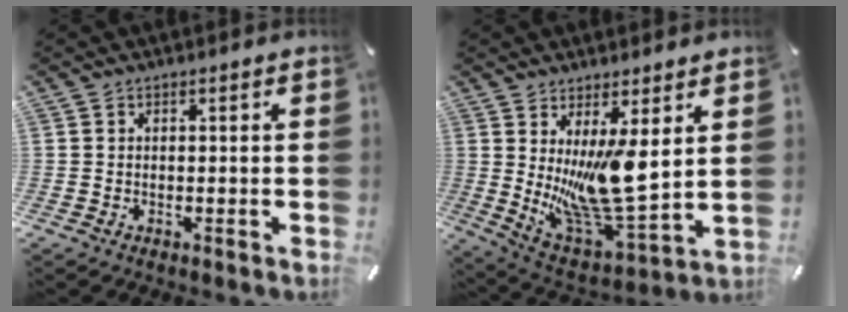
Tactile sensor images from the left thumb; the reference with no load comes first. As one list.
[{"total": 15.7, "force": [4.5, 5.6, 13.9], "torque": [-0.263, -0.065, 0.079]}]